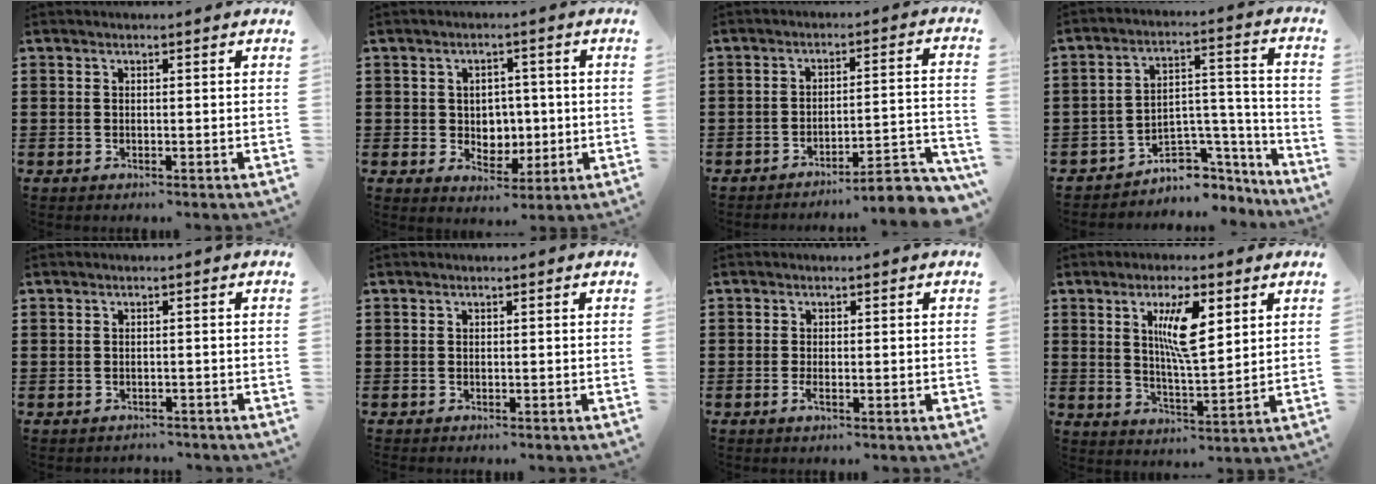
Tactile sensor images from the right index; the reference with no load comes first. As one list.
[{"total": 4.1, "force": [0.4, 3.8, 1.5], "torque": [-0.023, 0.004, -0.001]}, {"total": 5.7, "force": [-4.9, 0.3, 2.9], "torque": [-0.045, -0.011, -0.095]}, {"total": 6.1, "force": [-4.7, 3.4, 1.6], "torque": [-0.032, 0.009, -0.087]}, {"total": 1.0, "force": [-0.9, 0.4, -0.1], "torque": [-0.001, 0.004, -0.021]}, {"total": 0.0}, {"total": 1.6, "force": [-0.7, 0.2, 1.4], "torque": [-0.032, -0.006, -0.014]}, {"total": 8.3, "force": [3.2, 2.5, 7.2], "torque": [-0.133, 0.000, 0.051]}]